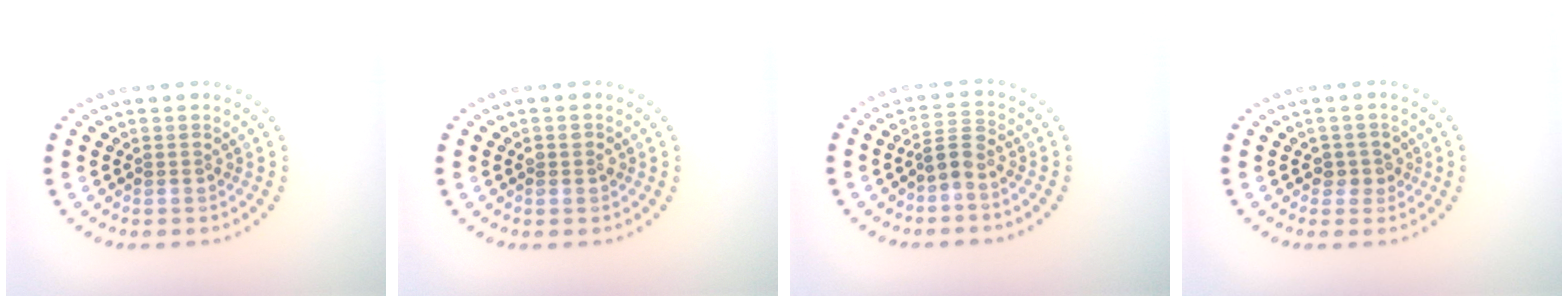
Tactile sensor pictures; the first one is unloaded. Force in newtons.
{"total": 1.1, "press": 1.0, "slide": 0.2}
{"total": 2.4, "press": 1.7, "slide": 1.6}
{"total": 1.6, "press": 1.4, "slide": 0.8}